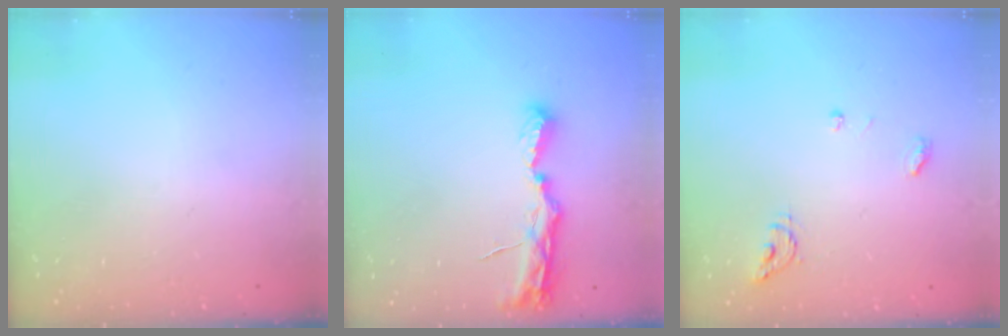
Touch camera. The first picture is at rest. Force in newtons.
{"total": 8.0, "press": 8.0, "slide": 0.7}
{"total": 5.3, "press": 5.3, "slide": 0.4}